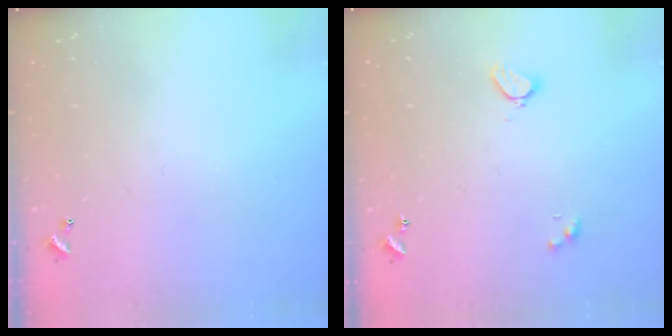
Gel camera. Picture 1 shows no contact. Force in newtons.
{"total": 2.1, "press": 2.0, "slide": 0.5}